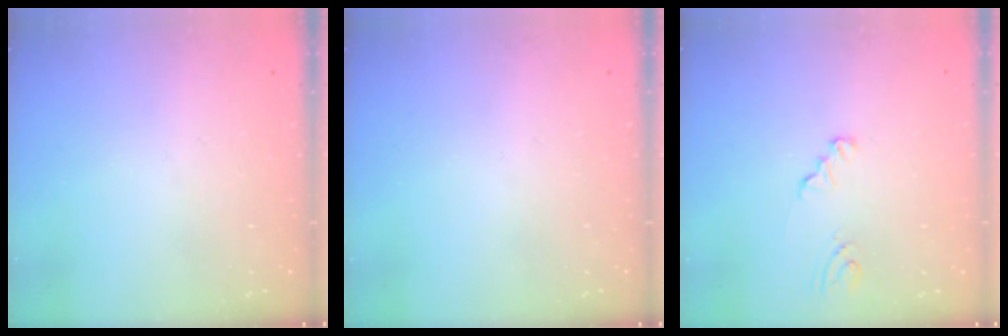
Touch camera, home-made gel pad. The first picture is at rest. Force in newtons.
{"total": 0.0}
{"total": 2.1, "press": 2.1, "slide": 0.2}